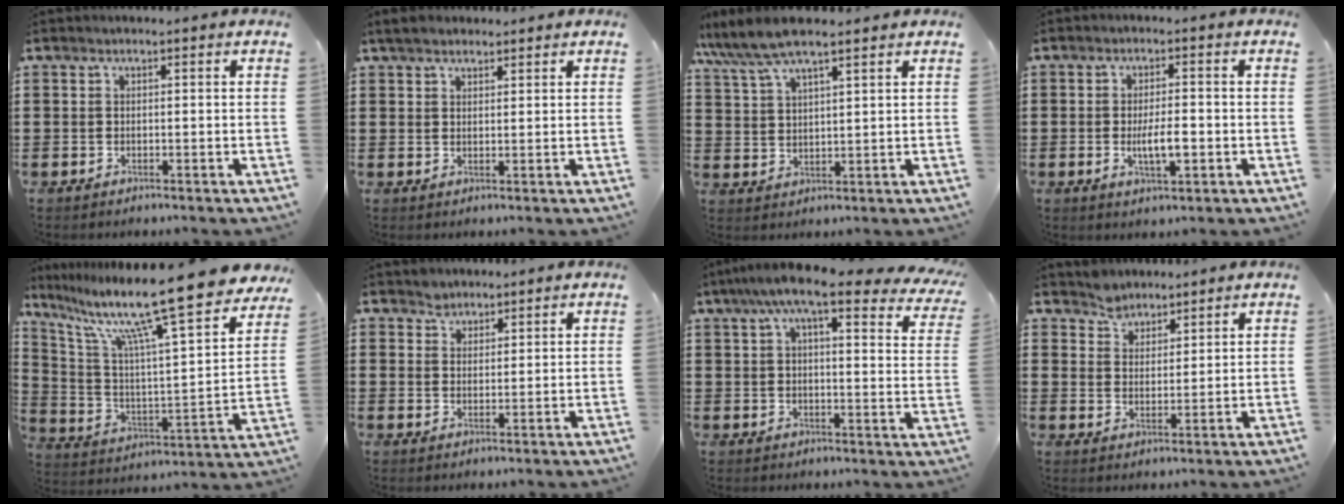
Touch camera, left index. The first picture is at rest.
{"total": 2.7, "force": [2.3, 1.0, 1.0], "torque": [-0.025, 0.005, 0.044]}
{"total": 7.0, "force": [5.8, 1.3, 3.7], "torque": [-0.088, -0.013, 0.105]}
{"total": 5.1, "force": [-0.9, 1.6, 4.7], "torque": [-0.088, 0.000, -0.018]}
{"total": 15.2, "force": [11.4, 0.6, 10.1], "torque": [-0.211, -0.076, 0.179]}
{"total": 2.2, "force": [1.8, 1.2, -0.2], "torque": [-0.004, 0.003, 0.035]}
{"total": 9.8, "force": [7.4, 1.2, 6.2], "torque": [-0.129, -0.020, 0.127]}
{"total": 3.3, "force": [3.0, 1.4, -0.7], "torque": [-0.001, 0.002, 0.058]}